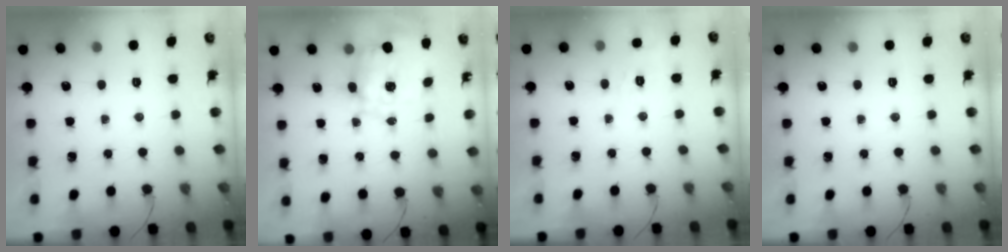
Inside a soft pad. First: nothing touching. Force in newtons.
{"total": 11.0, "press": 10.9, "slide": 1.5}
{"total": 7.6, "press": 7.5, "slide": 1.4}
{"total": 0.0}